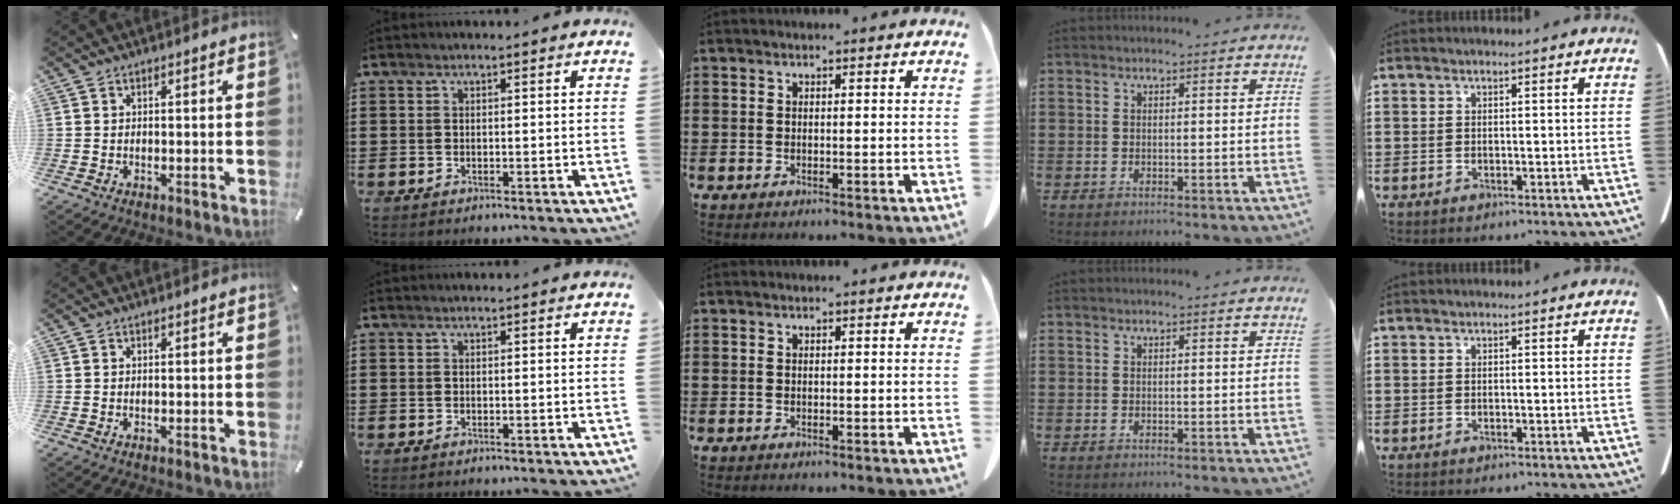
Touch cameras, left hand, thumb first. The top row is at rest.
{}